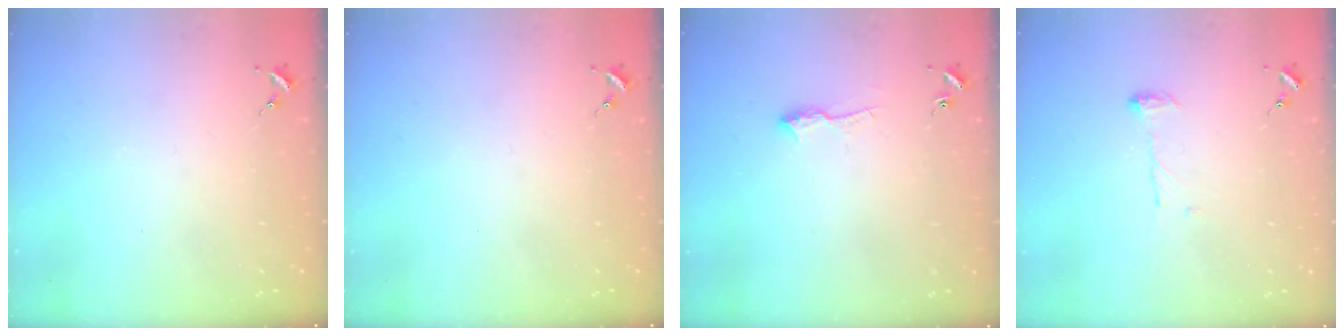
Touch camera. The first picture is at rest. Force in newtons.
{"total": 0.0}
{"total": 6.9, "press": 6.8, "slide": 0.8}
{"total": 6.9, "press": 6.9, "slide": 0.1}